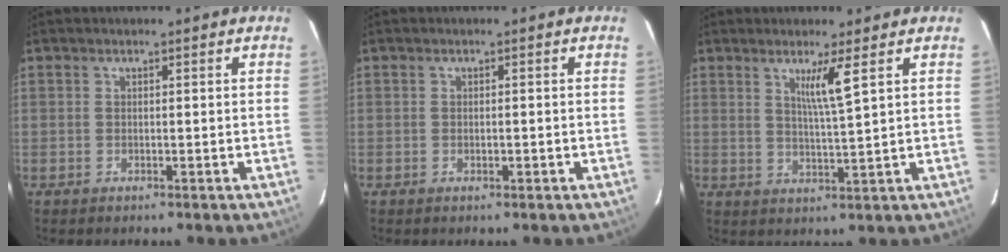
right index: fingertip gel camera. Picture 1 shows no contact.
{"total": 0.8, "force": [-0.3, 0.2, 0.7], "torque": [-0.015, -0.001, -0.002]}
{"total": 4.1, "force": [2.1, -0.4, 3.4], "torque": [-0.062, -0.012, 0.041]}